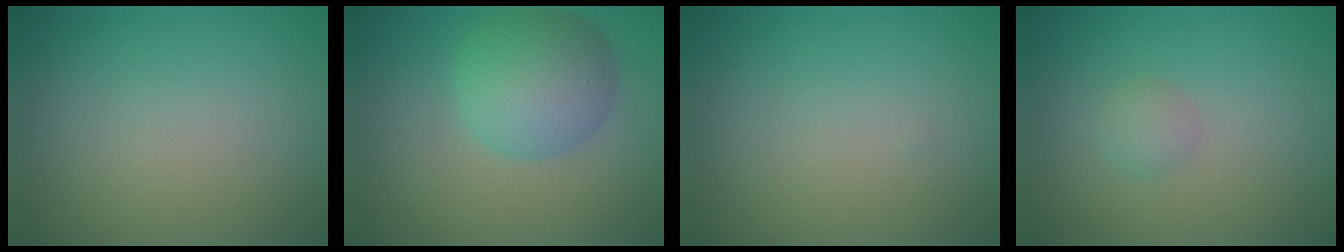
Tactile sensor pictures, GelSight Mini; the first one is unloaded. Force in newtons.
{"total": 6.3, "press": 6.3, "slide": 0.2}
{"total": 0.0}
{"total": 1.3, "press": 1.3, "slide": 0.1}